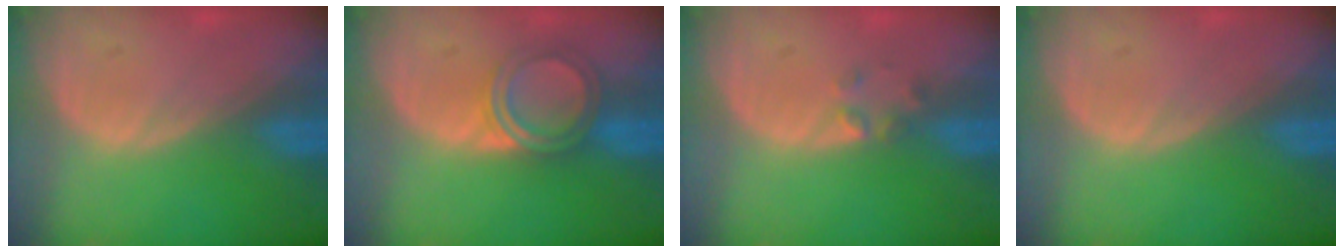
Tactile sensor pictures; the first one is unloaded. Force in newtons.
{"total": 5.0, "press": 4.7, "slide": 1.6}
{"total": 1.6, "press": 1.4, "slide": 0.9}
{"total": 0.0}